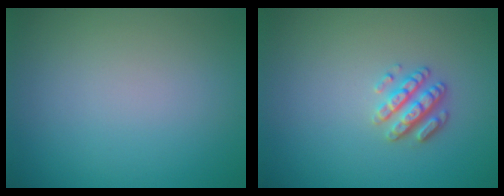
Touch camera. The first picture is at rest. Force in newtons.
{"total": 2.8, "press": 2.5, "slide": 1.0}